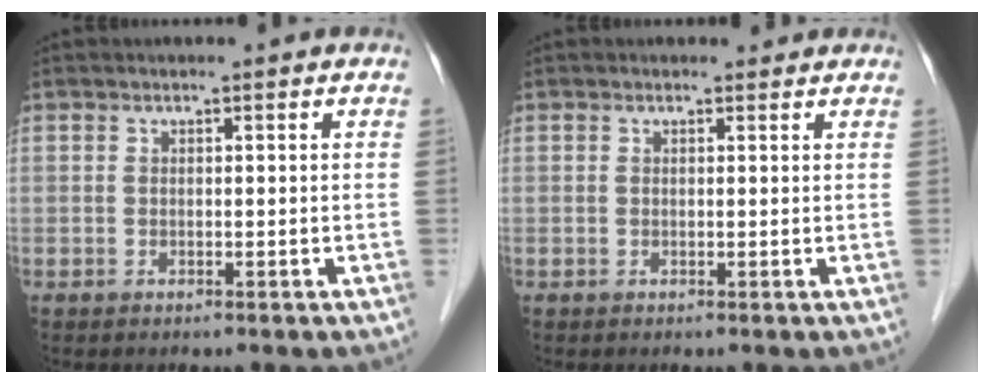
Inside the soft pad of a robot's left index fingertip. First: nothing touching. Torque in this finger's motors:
{"motor_torque": [1.12, -1.02, 0.04, -0.02]}